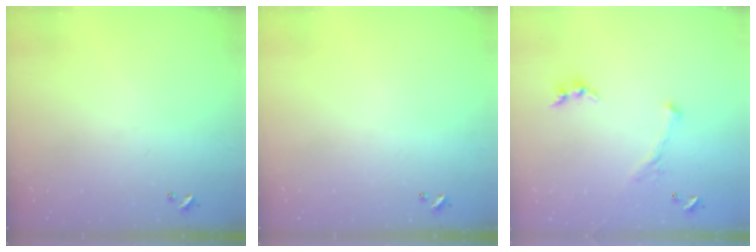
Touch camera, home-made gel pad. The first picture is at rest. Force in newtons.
{"total": 0.0}
{"total": 2.8, "press": 2.6, "slide": 0.9}